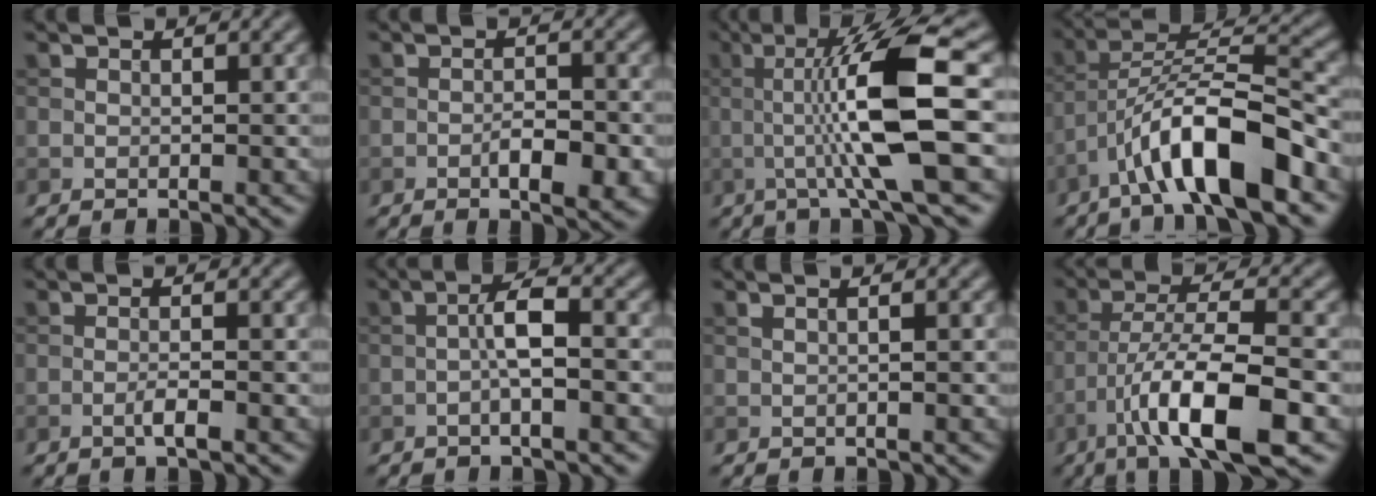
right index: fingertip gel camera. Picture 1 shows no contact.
{"total": 3.7, "force": [-1.5, 1.2, 3.1], "torque": [-0.051, 0.000, -0.023]}
{"total": 9.6, "force": [-0.5, 1.4, 9.5], "torque": [-0.152, 0.005, -0.007]}
{"total": 10.0, "force": [-5.5, 2.4, 8.0], "torque": [-0.132, 0.019, -0.095]}
{"total": 1.6, "force": [-0.7, 0.2, 1.4], "torque": [-0.026, 0.003, -0.017]}
{"total": 3.2, "force": [-0.9, 0.5, 3.0], "torque": [-0.056, 0.012, -0.021]}
{"total": 2.0, "force": [0.6, 0.8, 1.7], "torque": [-0.013, 0.000, -0.005]}
{"total": 10.0, "force": [-4.8, 2.4, 8.5], "torque": [-0.146, 0.010, -0.089]}